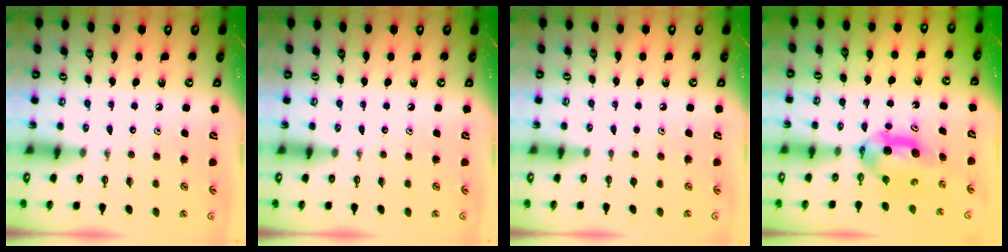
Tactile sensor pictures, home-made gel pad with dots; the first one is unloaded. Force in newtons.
{"total": 0.0}
{"total": 0.5, "press": 0.0, "slide": 0.5}
{"total": 8.7, "press": 5.2, "slide": 6.9}